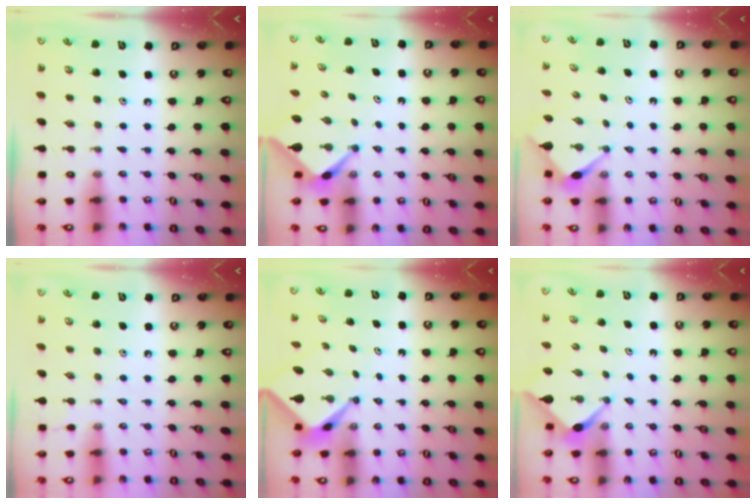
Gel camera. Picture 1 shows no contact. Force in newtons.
{"total": 2.5, "press": 2.5, "slide": 0.3}
{"total": 3.4, "press": 3.4, "slide": 0.3}
{"total": 1.1, "press": 1.1, "slide": 0.3}
{"total": 2.4, "press": 2.4, "slide": 0.1}
{"total": 2.7, "press": 2.7, "slide": 0.3}